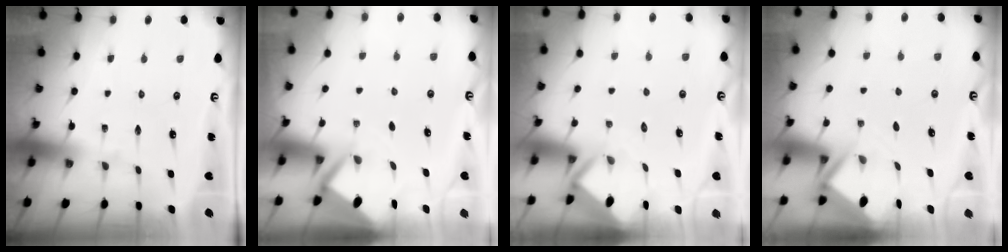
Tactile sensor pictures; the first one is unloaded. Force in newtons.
{"total": 2.7, "press": 2.7, "slide": 0.3}
{"total": 2.3, "press": 2.3, "slide": 0.2}
{"total": 2.9, "press": 2.9, "slide": 0.3}